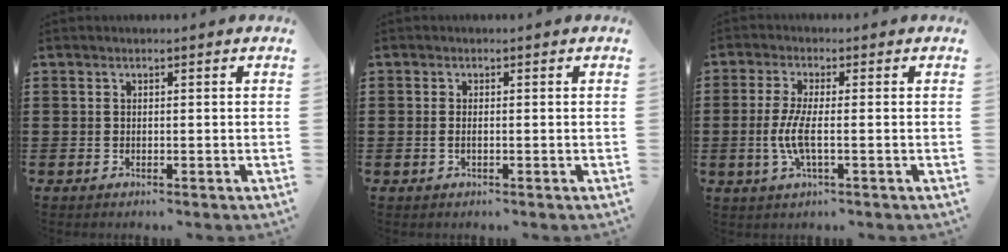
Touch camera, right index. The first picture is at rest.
{"total": 0.9, "force": [-0.2, 0.2, 0.9], "torque": [-0.019, -0.002, -0.003]}
{"total": 5.6, "force": [-0.9, 1.3, 5.3], "torque": [-0.130, -0.010, -0.028]}